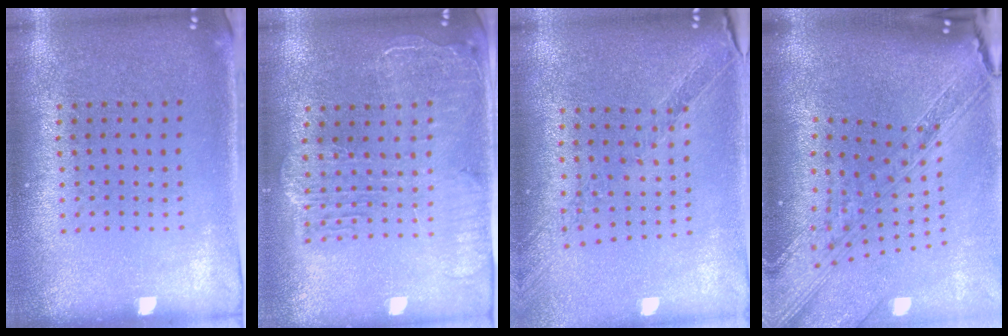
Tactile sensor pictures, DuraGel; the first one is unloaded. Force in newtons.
{"total": 2.3, "press": 2.0, "slide": 1.1}
{"total": 0.6, "press": 0.6, "slide": 0.1}
{"total": 3.9, "press": 2.9, "slide": 2.6}